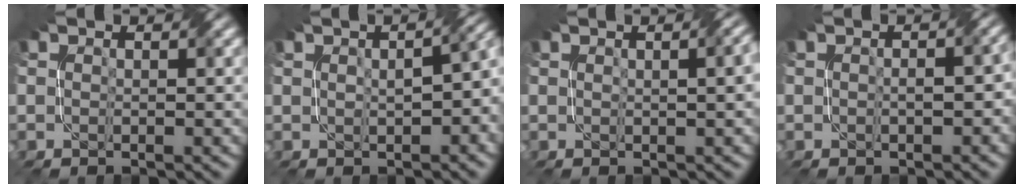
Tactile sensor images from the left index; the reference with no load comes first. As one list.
[{"total": 7.0, "force": [0.2, 3.9, 5.8], "torque": [-0.054, 0.004, 0.018]}, {"total": 3.6, "force": [0.8, 1.7, 3.0], "torque": [-0.012, 0.022, 0.011]}, {"total": 2.5, "force": [-0.4, 1.3, 2.1], "torque": [-0.025, 0.002, 0.008]}]